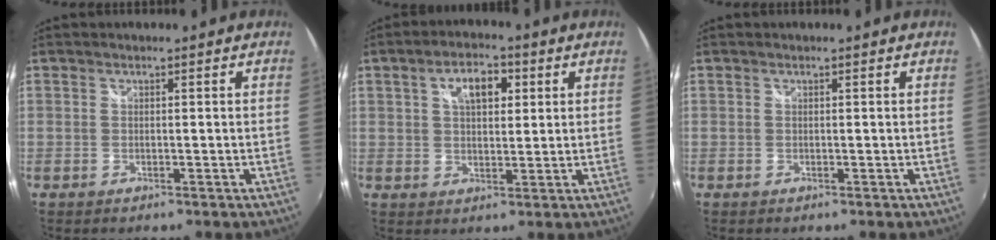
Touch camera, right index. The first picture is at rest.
{"total": 6.7, "force": [2.4, 3.7, 5.0], "torque": [-0.083, 0.018, 0.040]}
{"total": 0.0}